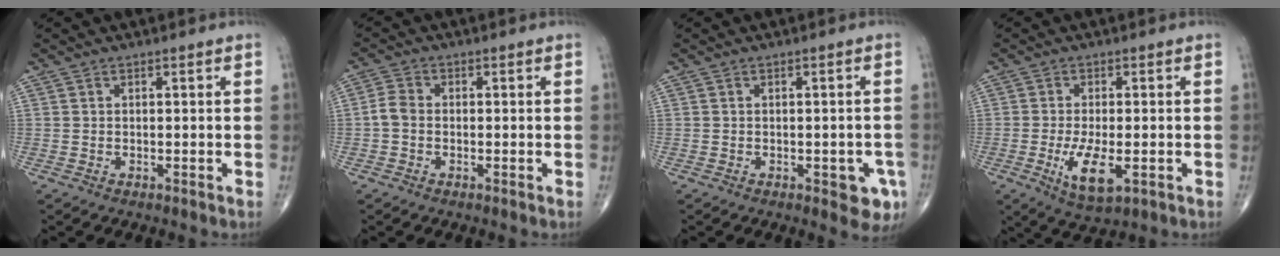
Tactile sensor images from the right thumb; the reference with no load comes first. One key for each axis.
{"total": 2.9, "fx": -0.6, "fy": 2.1, "fz": 1.9, "tx": -0.036, "ty": 0.008, "tz": -0.021}
{"total": 5.1, "fx": -2.0, "fy": 2.4, "fz": 4.0, "tx": -0.022, "ty": 0.003, "tz": -0.020}
{"total": 7.7, "fx": -2.1, "fy": 3.0, "fz": 6.8, "tx": -0.126, "ty": -0.015, "tz": -0.030}